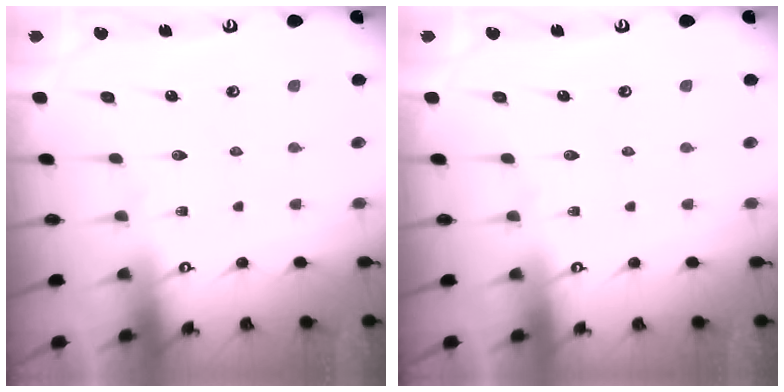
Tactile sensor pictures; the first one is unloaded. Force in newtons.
{"total": 0.0}